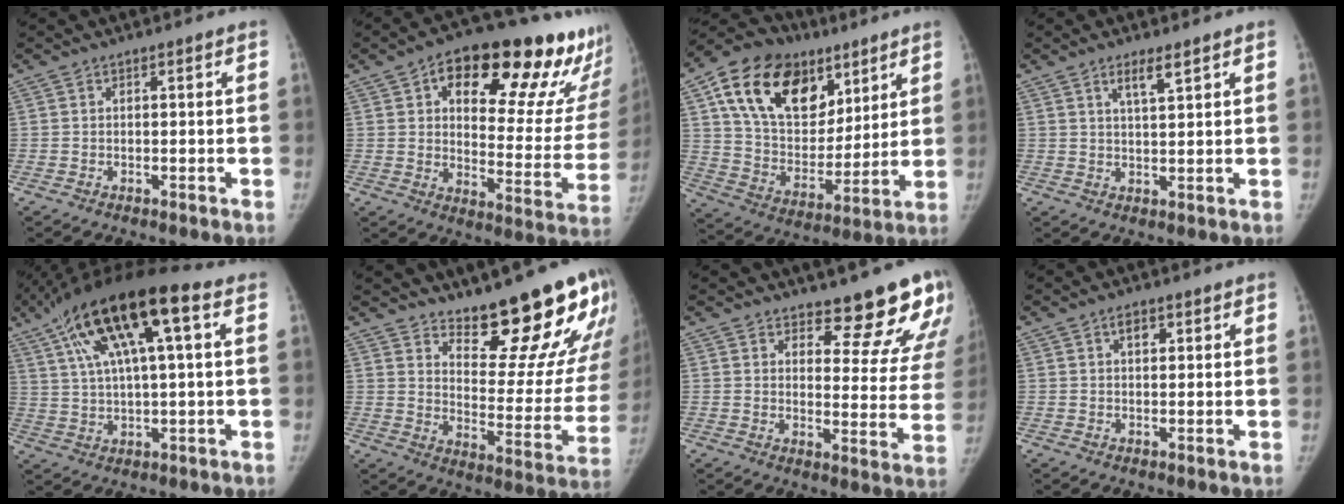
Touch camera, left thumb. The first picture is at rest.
{"total": 28.2, "force": [15.4, 11.6, 20.6], "torque": [-0.229, -0.036, 0.212]}
{"total": 24.8, "force": [12.0, 16.2, 14.4], "torque": [-0.216, -0.015, 0.207]}
{"total": 3.5, "force": [2.3, 0.8, 2.5], "torque": [-0.042, -0.016, 0.044]}
{"total": 18.6, "force": [7.4, 5.1, 16.3], "torque": [-0.297, 0.016, 0.129]}
{"total": 21.6, "force": [16.6, 6.7, 12.1], "torque": [-0.115, -0.134, 0.224]}
{"total": 14.5, "force": [12.3, 4.8, 6.0], "torque": [-0.015, -0.099, 0.140]}
{"total": 2.3, "force": [1.1, 1.4, 1.4], "torque": [-0.013, -0.003, 0.015]}